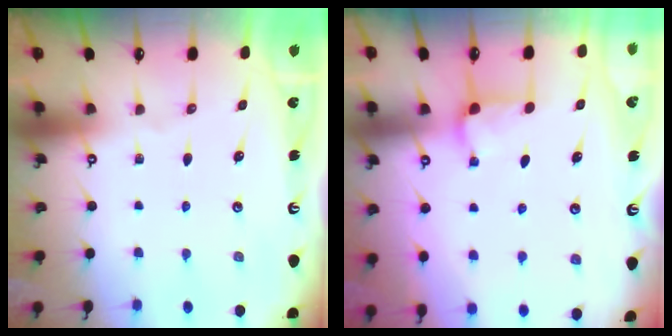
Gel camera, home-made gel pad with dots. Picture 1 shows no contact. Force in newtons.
{"total": 3.0, "press": 2.9, "slide": 0.5}